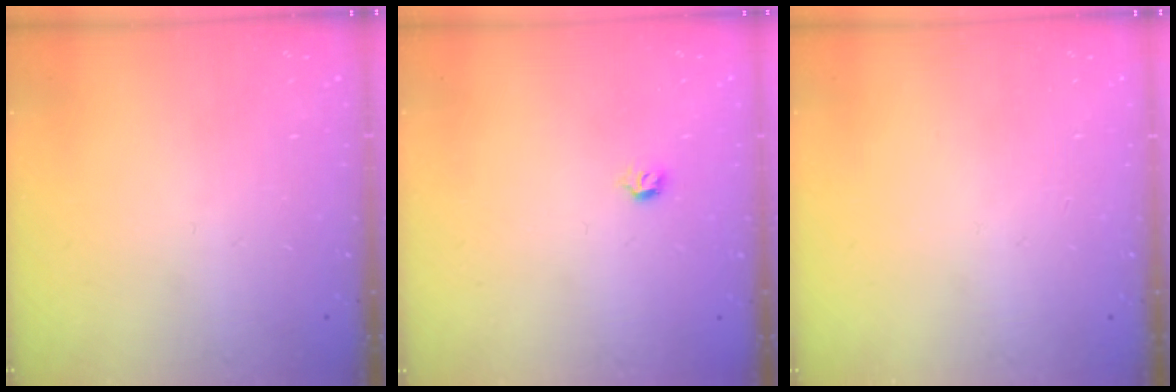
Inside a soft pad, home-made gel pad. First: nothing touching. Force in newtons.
{"total": 2.8, "press": 2.7, "slide": 0.8}
{"total": 0.0}